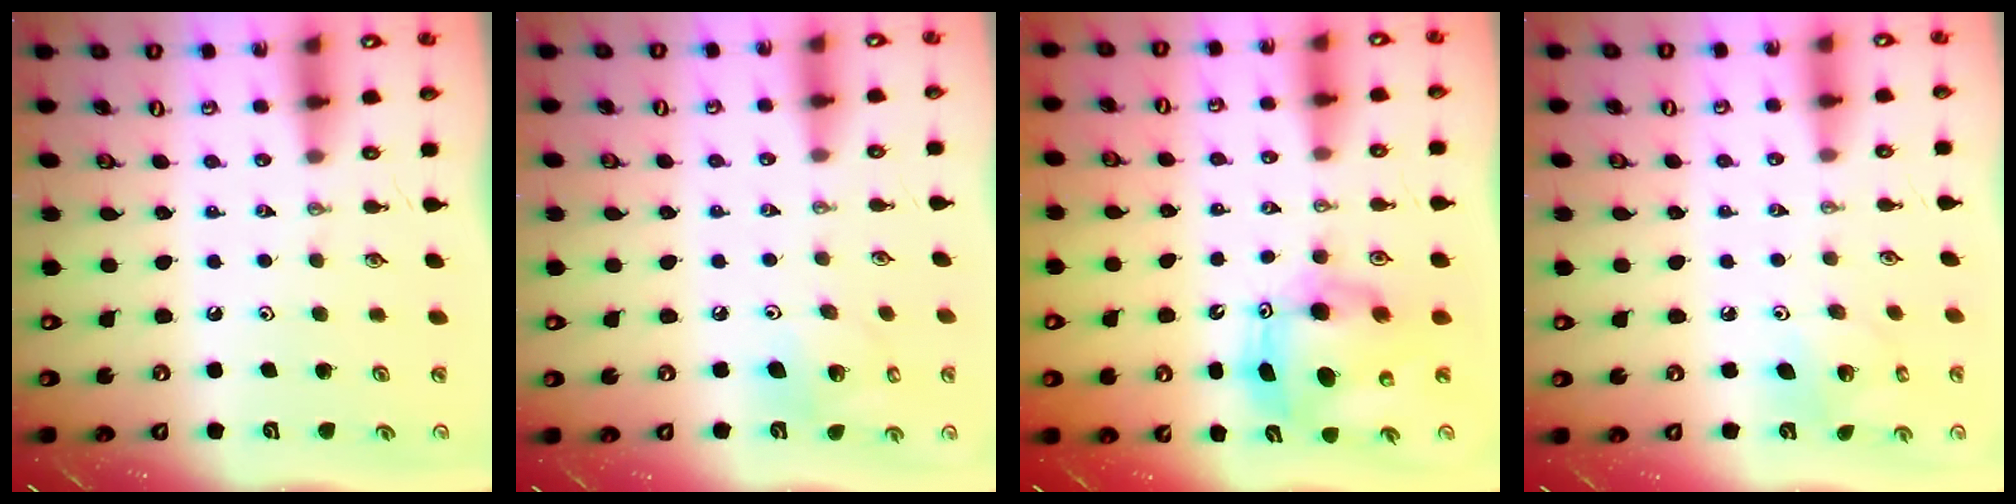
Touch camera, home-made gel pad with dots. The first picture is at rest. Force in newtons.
{"total": 9.1, "press": 8.7, "slide": 2.6}
{"total": 10.5, "press": 10.4, "slide": 0.9}
{"total": 6.0, "press": 6.0, "slide": 0.2}